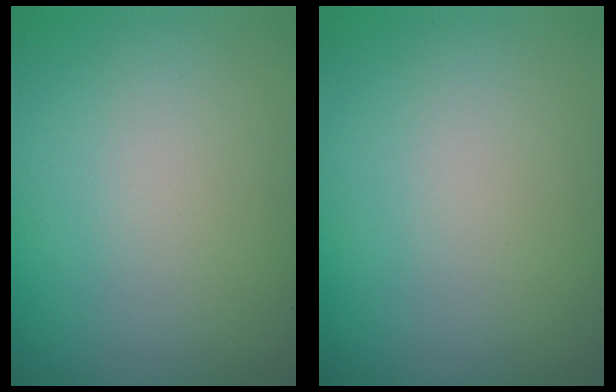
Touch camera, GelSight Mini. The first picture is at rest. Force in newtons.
{"total": 0.0}